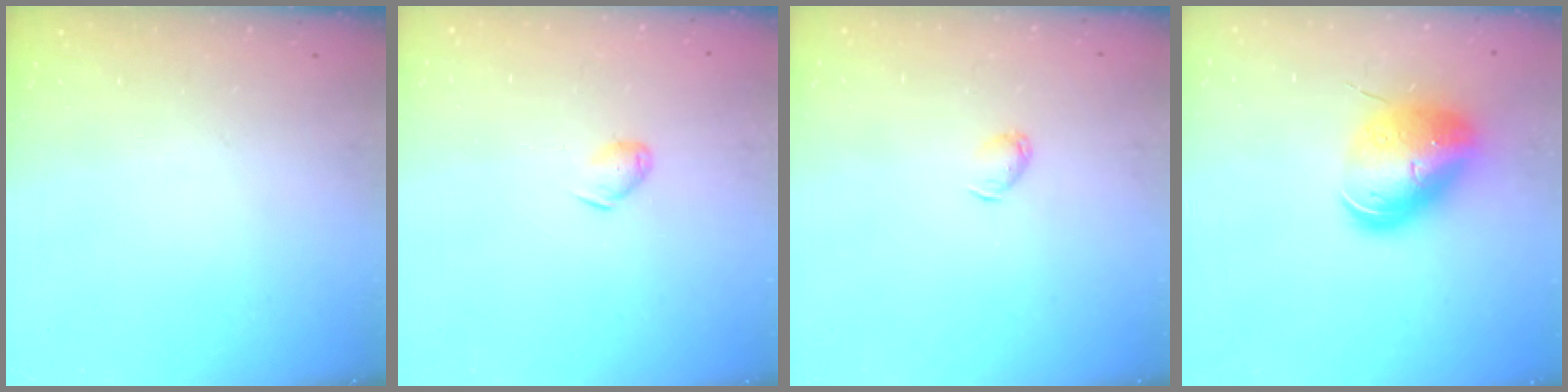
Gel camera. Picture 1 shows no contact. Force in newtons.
{"total": 5.6, "press": 5.5, "slide": 0.7}
{"total": 2.7, "press": 2.7, "slide": 0.5}
{"total": 12.9, "press": 12.7, "slide": 2.0}